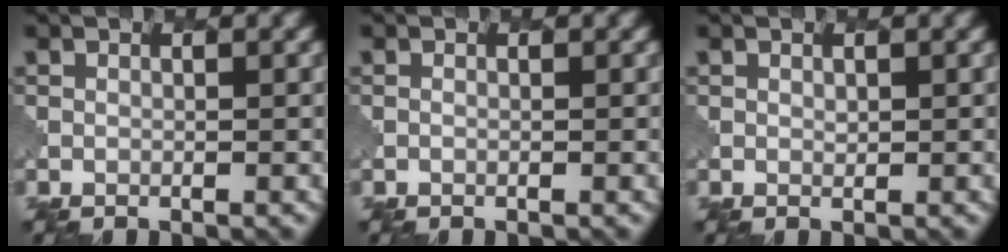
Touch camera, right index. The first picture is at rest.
{"total": 0.0}
{"total": 0.6, "force": [0.3, 0.3, 0.4], "torque": [-0.008, -0.001, 0.007]}